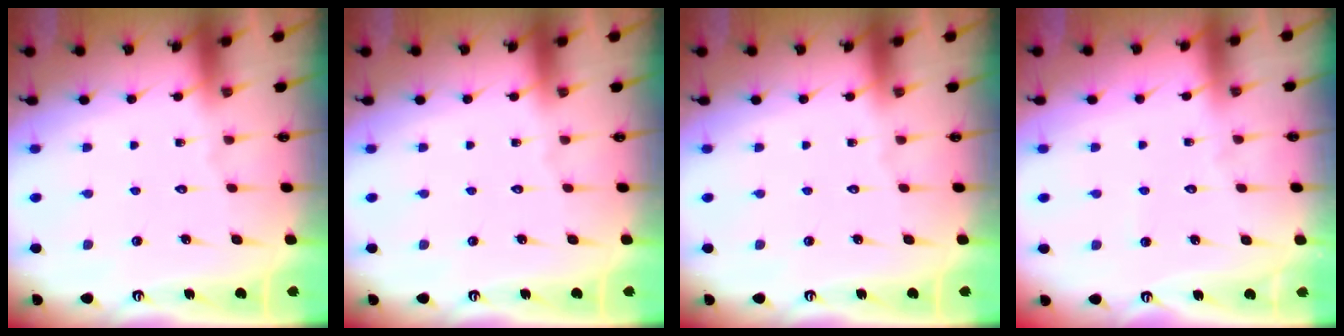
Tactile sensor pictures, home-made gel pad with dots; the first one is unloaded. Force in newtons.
{"total": 0.0}
{"total": 0.0}
{"total": 2.3, "press": 2.3, "slide": 0.3}